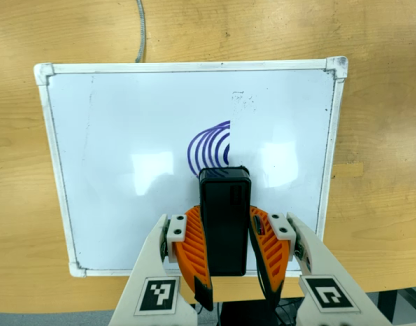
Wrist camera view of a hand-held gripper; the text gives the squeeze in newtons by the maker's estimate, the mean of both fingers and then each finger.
{"total": 6.0, "left": 5.3, "right": 6.7}